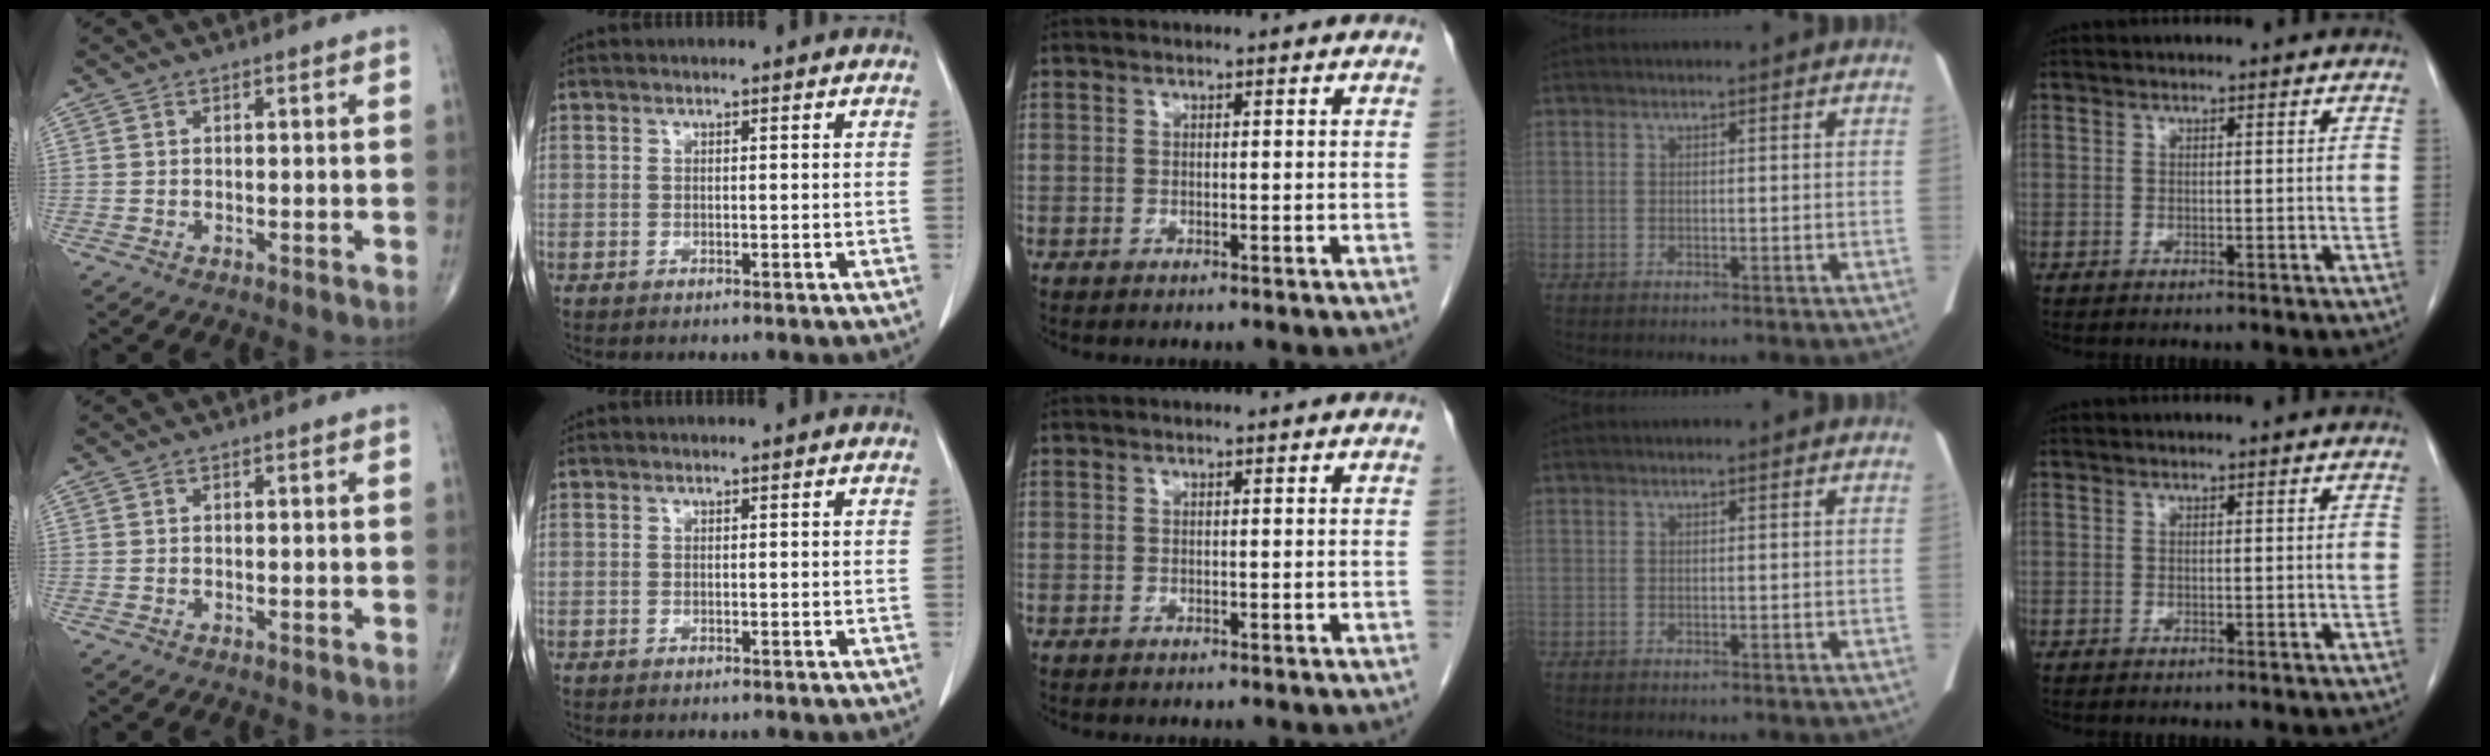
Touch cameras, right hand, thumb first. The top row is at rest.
{}